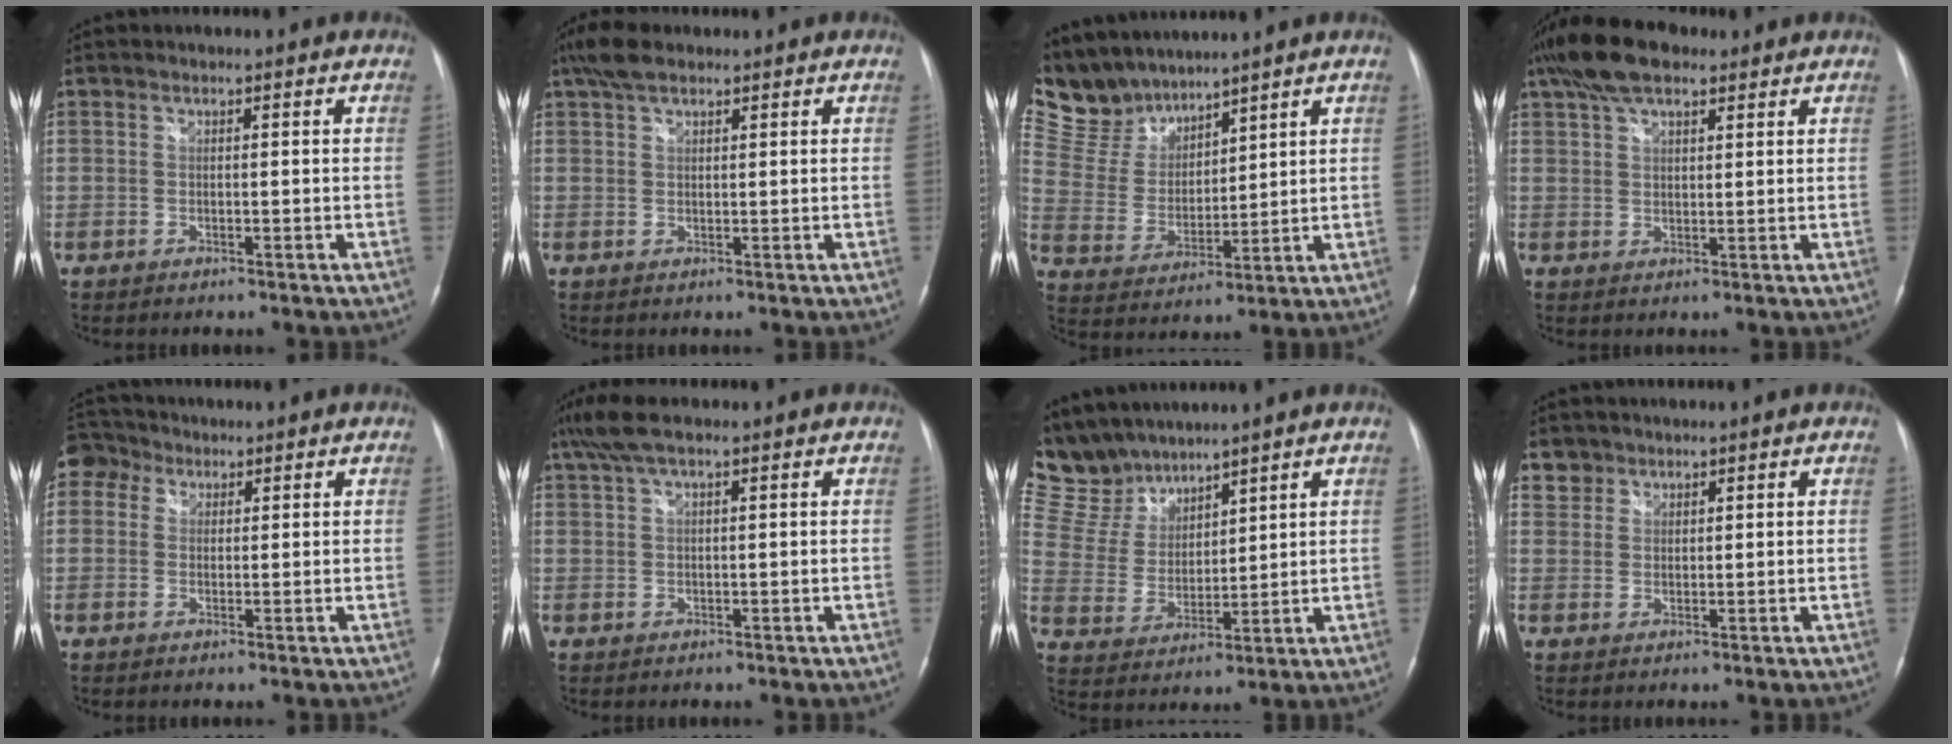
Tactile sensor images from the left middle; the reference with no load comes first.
{"total": 4.3, "force": [3.2, 1.8, 2.4], "torque": [-0.057, 0.020, 0.064]}
{"total": 9.1, "force": [8.6, 2.8, 0.3], "torque": [-0.031, 0.016, 0.192]}
{"total": 8.7, "force": [6.0, 3.5, 5.2], "torque": [-0.104, 0.027, 0.109]}
{"total": 4.4, "force": [2.2, 3.6, 1.2], "torque": [-0.029, 0.022, 0.043]}
{"total": 5.2, "force": [3.7, 1.0, 3.5], "torque": [-0.079, 0.029, 0.071]}
{"total": 9.9, "force": [9.3, 3.2, 0.9], "torque": [-0.043, 0.018, 0.204]}
{"total": 2.7, "force": [2.0, 1.8, -0.4], "torque": [0.015, 0.007, 0.032]}